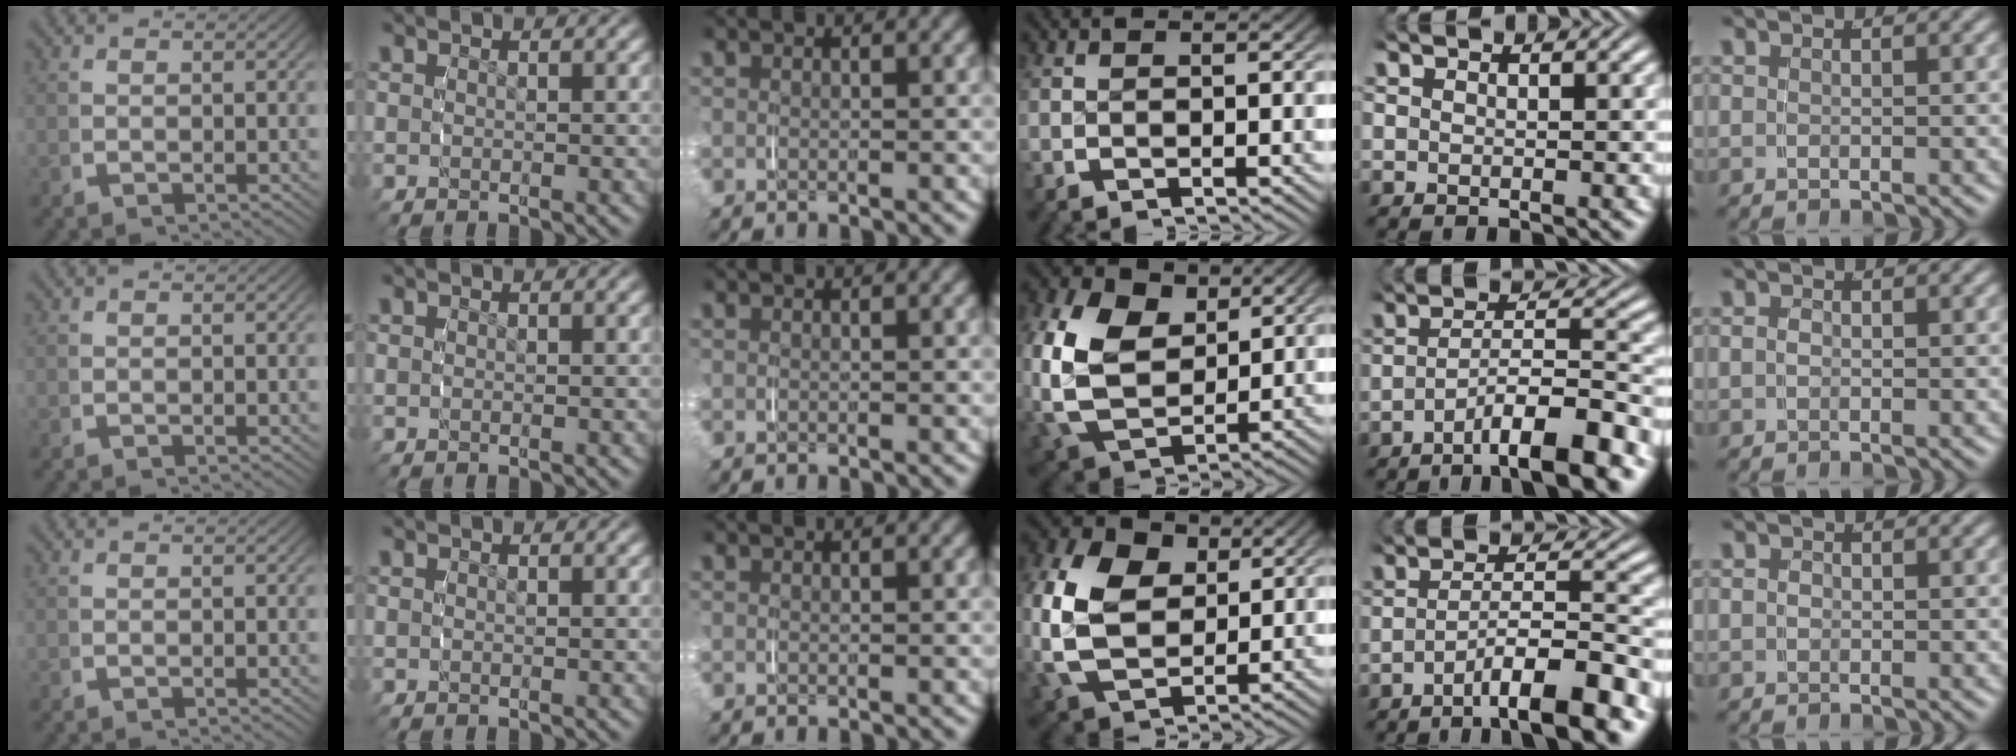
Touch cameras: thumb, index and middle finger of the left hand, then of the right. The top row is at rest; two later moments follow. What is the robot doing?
{"motion": "grasp_and_lifting", "object": "paper"}